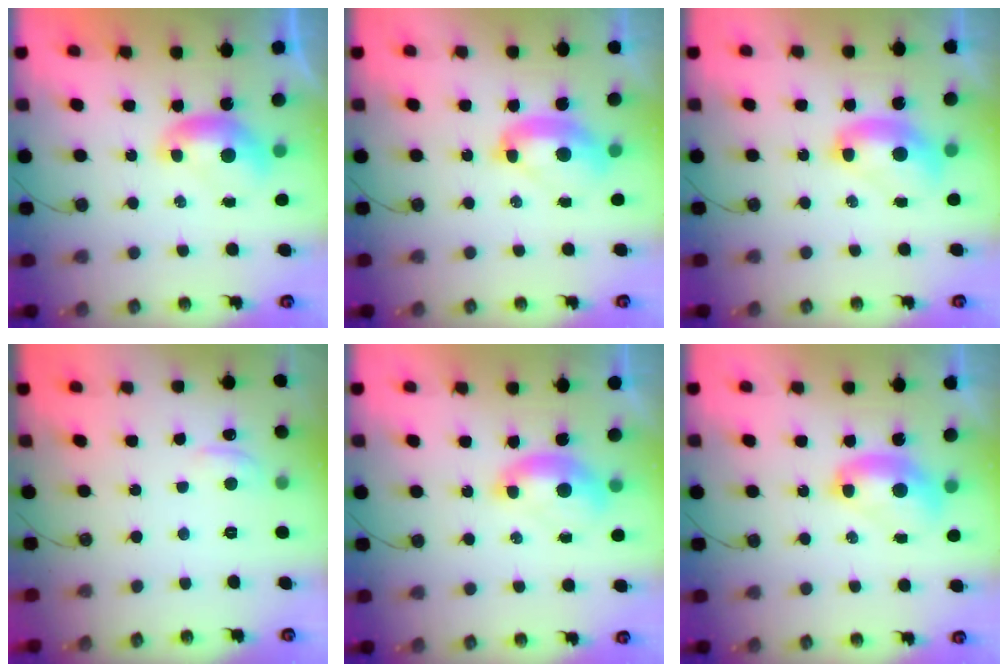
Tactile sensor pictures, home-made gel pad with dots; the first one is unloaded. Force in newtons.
{"total": 3.9, "press": 3.8, "slide": 0.7}
{"total": 2.5, "press": 2.5, "slide": 0.1}
{"total": 0.5, "press": 0.3, "slide": 0.4}
{"total": 1.5, "press": 1.4, "slide": 0.6}
{"total": 2.7, "press": 2.7, "slide": 0.1}